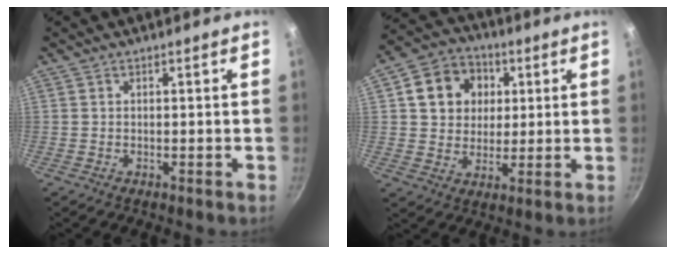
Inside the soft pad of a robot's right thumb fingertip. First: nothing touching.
{"total": 12.2, "force": [3.3, 10.4, 5.6], "torque": [-0.066, 0.010, 0.050]}